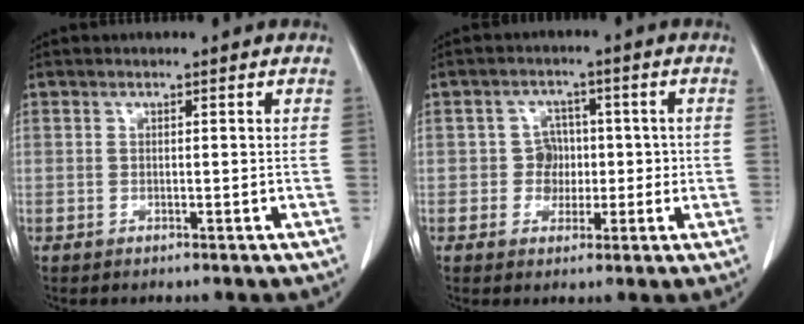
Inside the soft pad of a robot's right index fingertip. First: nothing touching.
{"total": 4.2, "force": [-0.2, 4.1, 1.0], "torque": [0.002, 0.017, -0.002]}